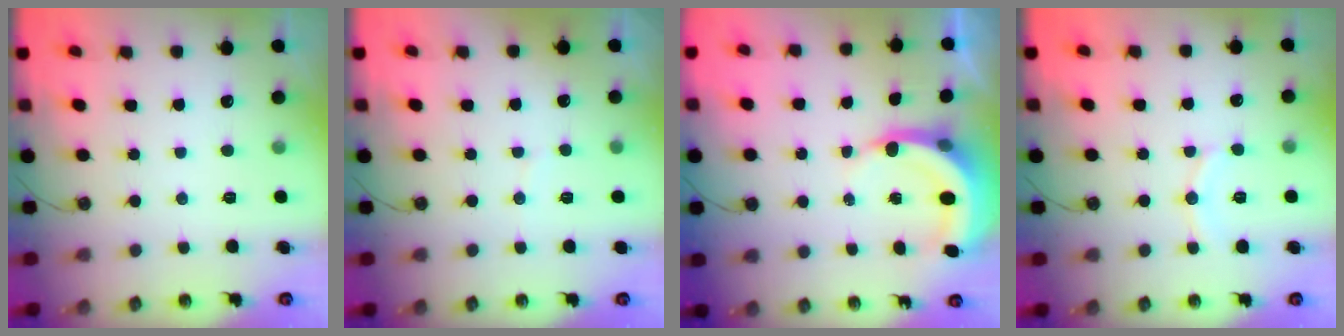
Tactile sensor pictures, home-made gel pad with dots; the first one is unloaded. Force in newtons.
{"total": 2.6, "press": 2.6, "slide": 0.4}
{"total": 5.3, "press": 5.3, "slide": 0.6}
{"total": 7.4, "press": 7.3, "slide": 0.7}